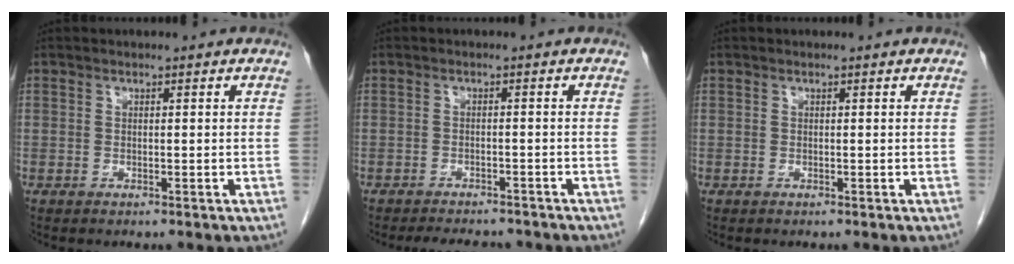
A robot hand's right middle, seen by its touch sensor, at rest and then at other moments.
{"total": 6.8, "force": [-6.2, 2.0, 2.1], "torque": [-0.030, -0.004, -0.080]}
{"total": 0.0}